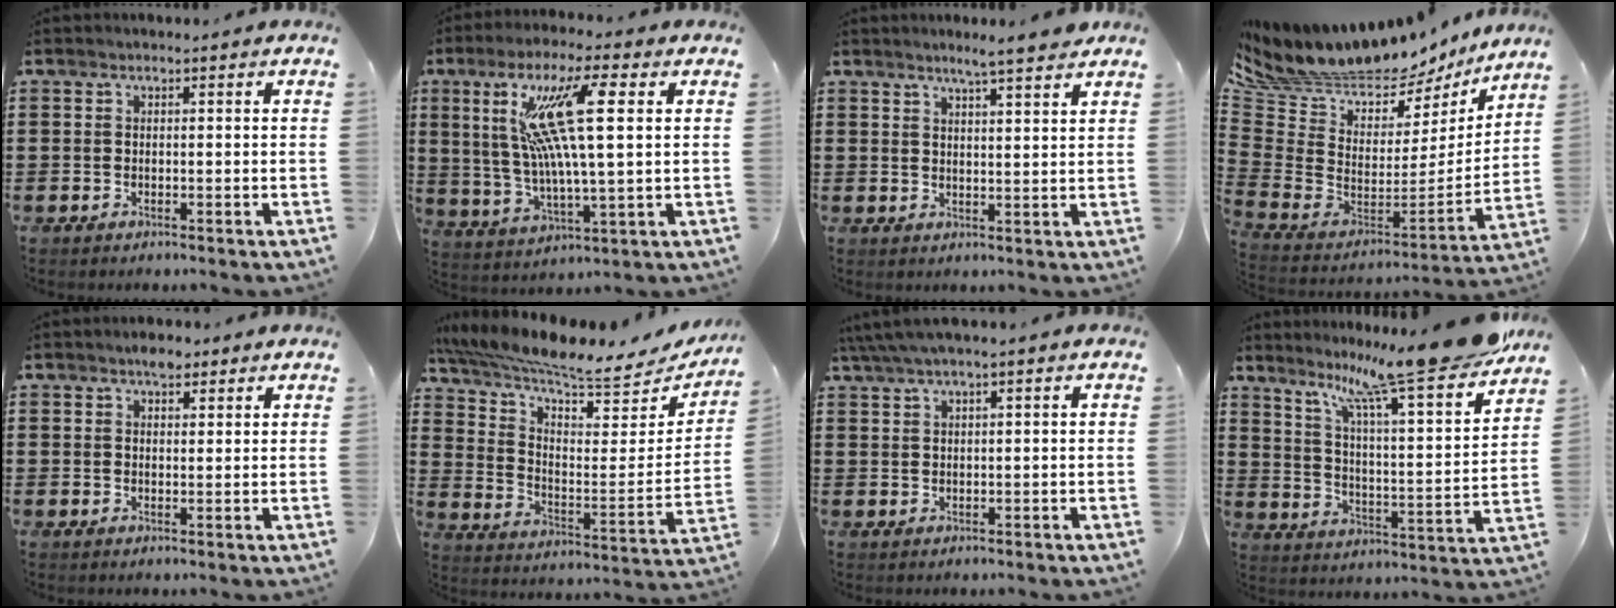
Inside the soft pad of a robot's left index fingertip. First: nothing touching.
{"total": 14.2, "force": [5.5, 2.3, 12.9], "torque": [-0.277, -0.005, 0.085]}
{"total": 3.8, "force": [3.6, -0.3, 1.4], "torque": [-0.038, -0.009, 0.063]}
{"total": 7.5, "force": [6.7, 2.5, 2.2], "torque": [-0.076, -0.068, 0.114]}
{"total": 2.8, "force": [2.3, 1.2, 1.1], "torque": [-0.018, 0.003, 0.039]}
{"total": 7.9, "force": [7.0, 0.6, 3.6], "torque": [-0.096, -0.063, 0.115]}
{"total": 2.4, "force": [1.6, 0.1, 1.9], "torque": [-0.037, 0.003, 0.029]}
{"total": 15.5, "force": [13.2, 0.7, 8.1], "torque": [-0.143, -0.091, 0.210]}